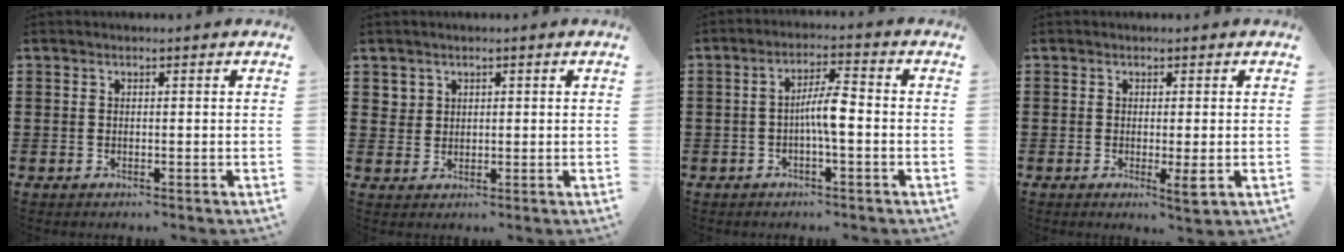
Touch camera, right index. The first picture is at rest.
{"total": 2.1, "force": [1.3, 1.6, 0.3], "torque": [-0.013, 0.009, 0.025]}
{"total": 4.8, "force": [-0.9, 0.8, 4.7], "torque": [-0.092, 0.005, -0.023]}
{"total": 3.2, "force": [-0.6, 0.3, 3.2], "torque": [-0.055, -0.012, -0.007]}